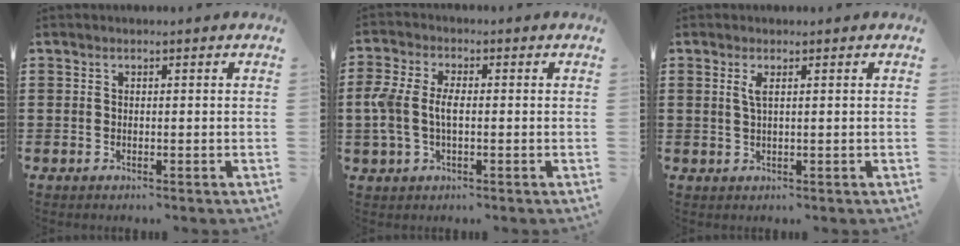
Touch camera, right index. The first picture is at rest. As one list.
[{"total": 5.3, "force": [-0.4, 2.9, 4.4], "torque": [-0.113, -0.003, -0.016]}, {"total": 1.6, "force": [0.6, 0.2, 1.5], "torque": [-0.032, 0.001, 0.009]}]